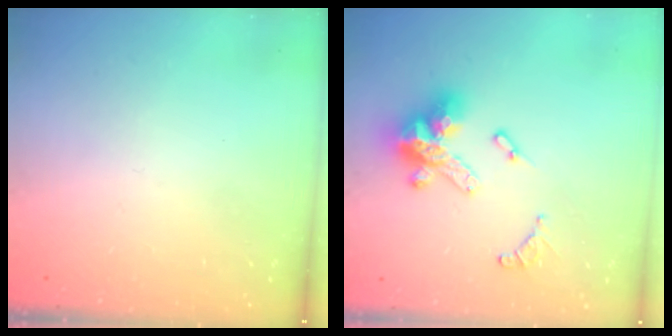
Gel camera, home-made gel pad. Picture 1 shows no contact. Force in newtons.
{"total": 15.9, "press": 15.8, "slide": 2.0}